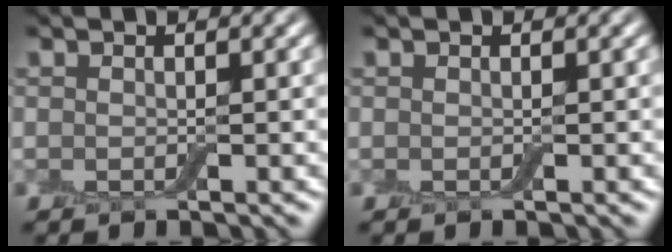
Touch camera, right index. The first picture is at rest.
{"total": 0.0}